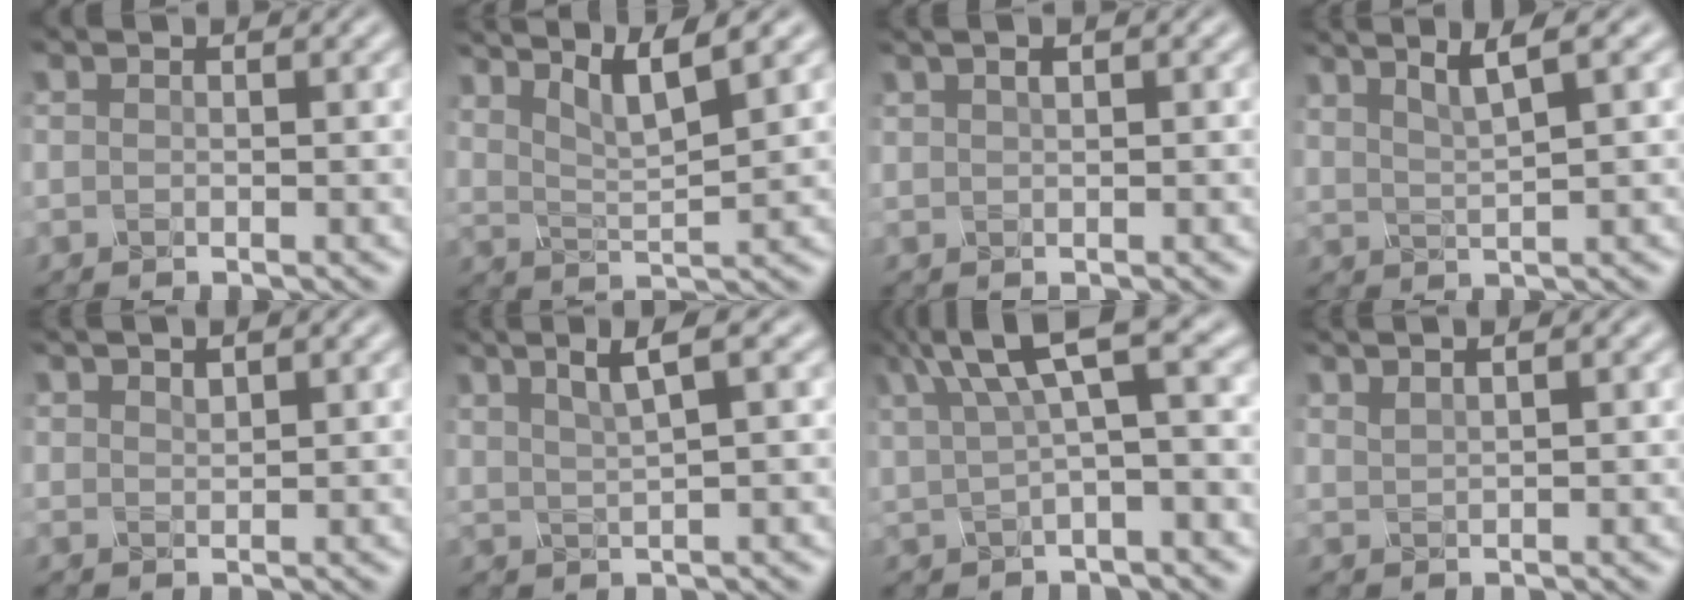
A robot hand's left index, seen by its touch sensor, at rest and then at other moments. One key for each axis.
{"total": 4.9, "fx": 3.3, "fy": 1.0, "fz": 3.5, "tx": -0.065, "ty": 0.006, "tz": 0.058}
{"total": 1.1, "fx": 0.4, "fy": 0.4, "fz": 0.9, "tx": -0.017, "ty": 0.002, "tz": 0.011}
{"total": 3.0, "fx": 1.9, "fy": 0.4, "fz": 2.2, "tx": -0.036, "ty": 0.008, "tz": 0.038}
{"total": 1.1, "fx": 0.9, "fy": 0.3, "fz": 0.5, "tx": -0.009, "ty": 0.004, "tz": 0.021}
{"total": 3.1, "fx": 1.4, "fy": 0.5, "fz": 2.6, "tx": -0.045, "ty": 0.009, "tz": 0.031}
{"total": 6.6, "fx": 2.7, "fy": 1.9, "fz": 5.7, "tx": -0.099, "ty": 0.024, "tz": 0.051}
{"total": 1.3, "fx": 1.0, "fy": 0.4, "fz": 0.8, "tx": -0.006, "ty": 0.005, "tz": 0.017}